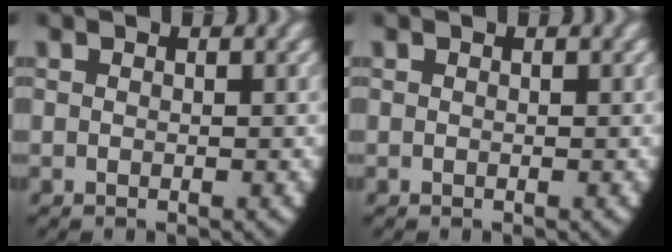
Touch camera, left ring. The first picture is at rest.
{"total": 0.0}